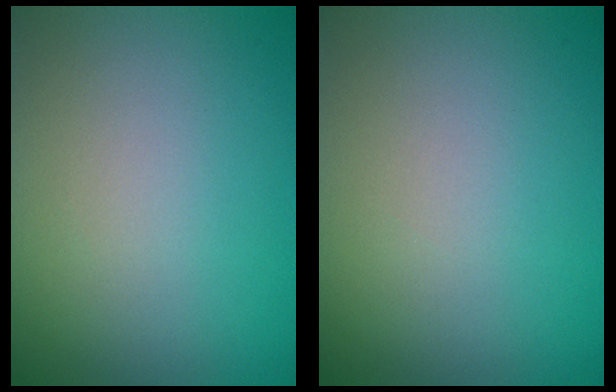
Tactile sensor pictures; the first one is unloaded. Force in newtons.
{"total": 0.0}